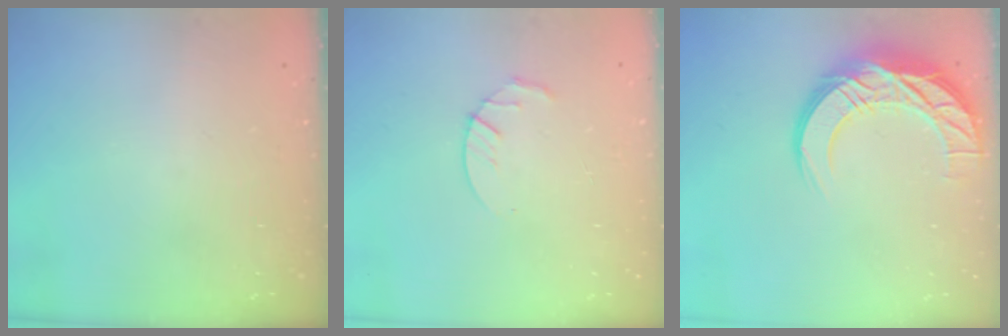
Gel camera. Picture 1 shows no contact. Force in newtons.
{"total": 3.0, "press": 2.9, "slide": 0.5}
{"total": 15.9, "press": 15.9, "slide": 1.2}